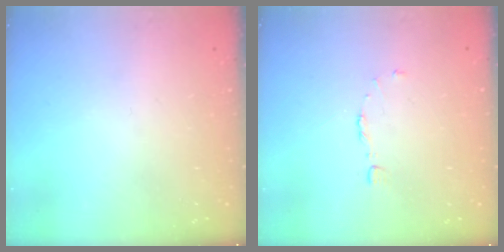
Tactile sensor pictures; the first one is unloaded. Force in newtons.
{"total": 4.0, "press": 3.9, "slide": 0.4}